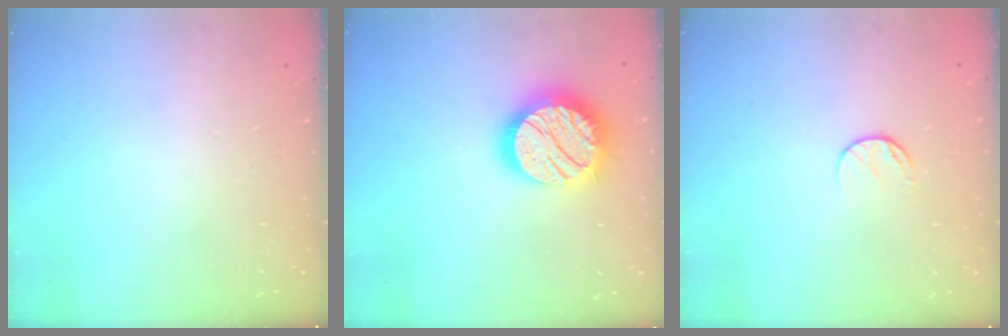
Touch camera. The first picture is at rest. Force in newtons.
{"total": 19.8, "press": 19.8, "slide": 1.1}
{"total": 6.8, "press": 6.7, "slide": 0.8}